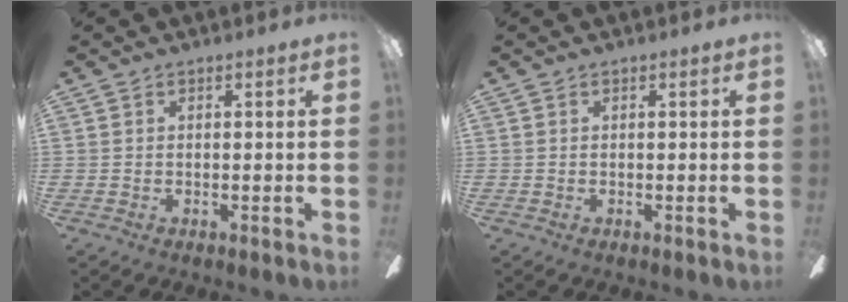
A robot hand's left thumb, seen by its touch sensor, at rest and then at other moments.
{"total": 0.0}